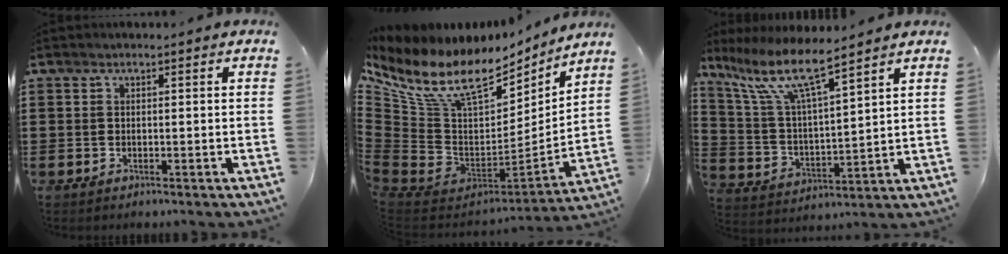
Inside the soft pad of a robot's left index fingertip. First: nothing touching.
{"total": 15.0, "force": [9.5, 6.9, 9.4], "torque": [-0.224, -0.068, 0.165]}
{"total": 9.7, "force": [7.5, 1.2, 6.2], "torque": [-0.147, -0.034, 0.127]}